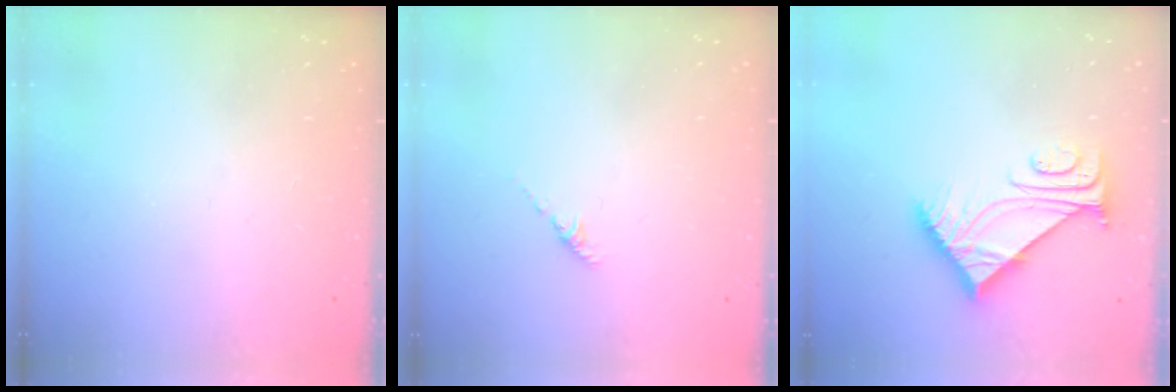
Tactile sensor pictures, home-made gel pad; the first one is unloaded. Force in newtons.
{"total": 1.2, "press": 1.1, "slide": 0.5}
{"total": 7.6, "press": 7.6, "slide": 0.7}